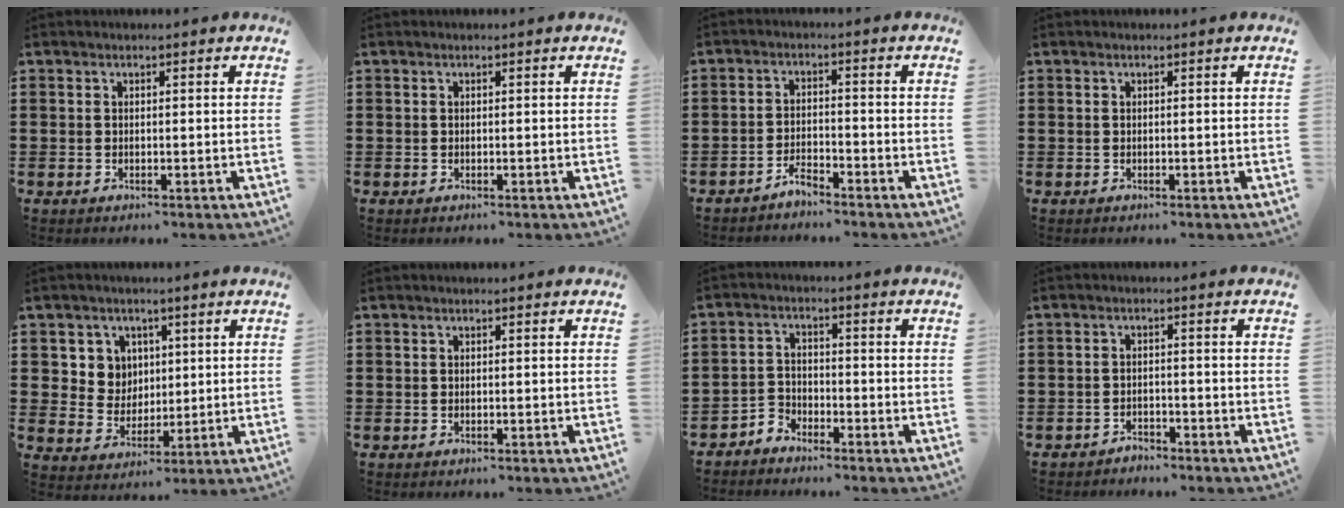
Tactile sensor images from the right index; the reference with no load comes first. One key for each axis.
{"total": 0.0}
{"total": 2.8, "fx": -2.7, "fy": 0.3, "fz": 0.4, "tx": -0.014, "ty": 0.005, "tz": -0.056}
{"total": 0.0}
{"total": 5.9, "fx": 2.3, "fy": 5.4, "fz": 0.8, "tx": -0.039, "ty": 0.011, "tz": 0.042}
{"total": 0.0}
{"total": 2.8, "fx": -2.7, "fy": 0.9, "fz": 0.0, "tx": -0.011, "ty": 0.004, "tz": -0.058}
{"total": 1.9, "fx": -1.9, "fy": 0.4, "fz": 0.0, "tx": -0.008, "ty": 0.003, "tz": -0.042}